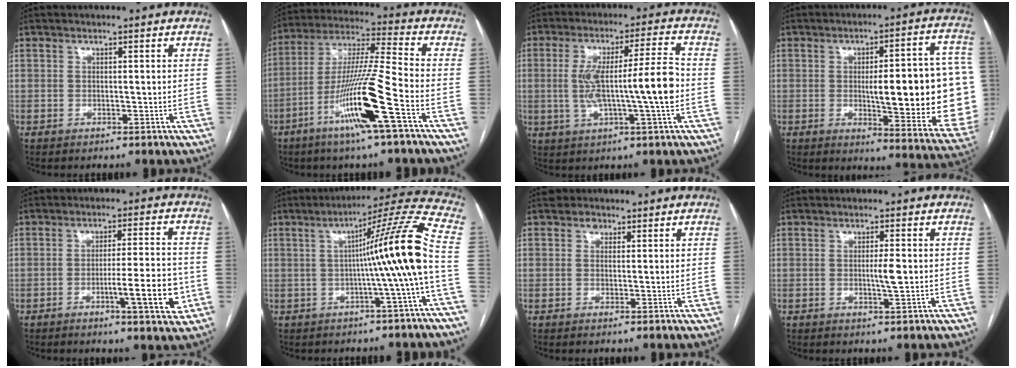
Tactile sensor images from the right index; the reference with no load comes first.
{"total": 15.2, "force": [-6.7, -1.1, 13.6], "torque": [-0.271, -0.012, -0.128]}
{"total": 12.0, "force": [-1.1, 0.2, 11.9], "torque": [-0.215, 0.015, -0.019]}
{"total": 23.5, "force": [-1.2, 4.5, 23.0], "torque": [-0.212, 0.021, 0.000]}
{"total": 9.2, "force": [-3.0, 0.4, 8.7], "torque": [-0.127, -0.005, -0.045]}
{"total": 12.7, "force": [-1.3, -2.5, 12.4], "torque": [-0.165, 0.016, -0.021]}
{"total": 2.0, "force": [1.0, 1.6, 0.3], "torque": [0.001, 0.004, 0.011]}
{"total": 2.4, "force": [-0.1, 0.2, 2.4], "torque": [-0.043, -0.002, -0.001]}